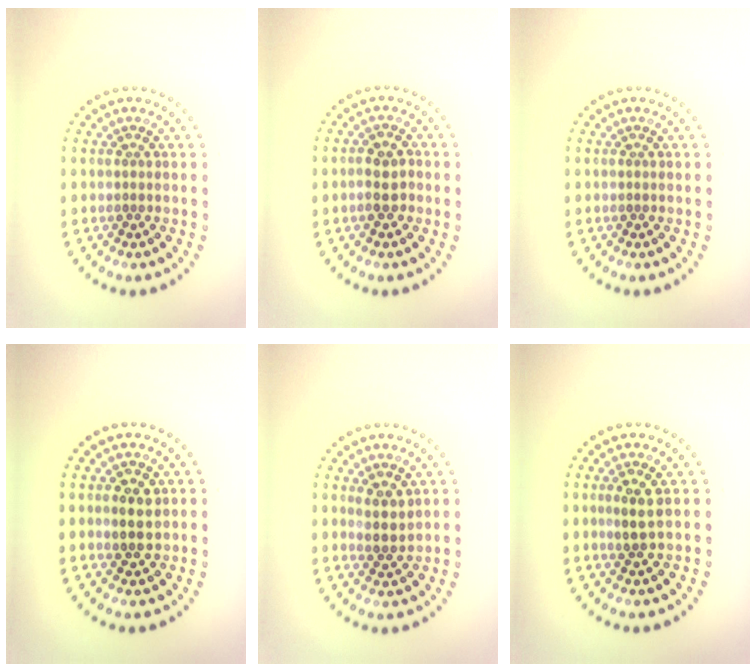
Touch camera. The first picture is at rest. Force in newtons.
{"total": 2.4, "press": 2.3, "slide": 0.5}
{"total": 0.0}
{"total": 2.5, "press": 2.5, "slide": 0.2}
{"total": 2.4, "press": 2.1, "slide": 1.1}
{"total": 2.1, "press": 2.0, "slide": 0.5}